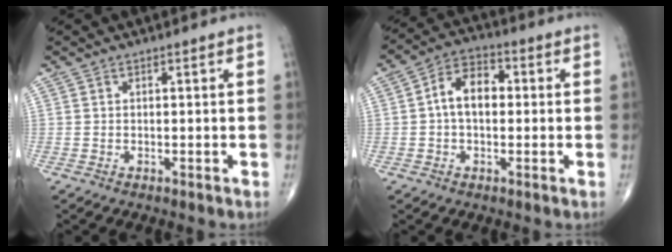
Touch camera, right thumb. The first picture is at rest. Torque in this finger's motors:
{"motor_torque": [-0.30, 0.36, 0.09, -0.08, 0.13]}